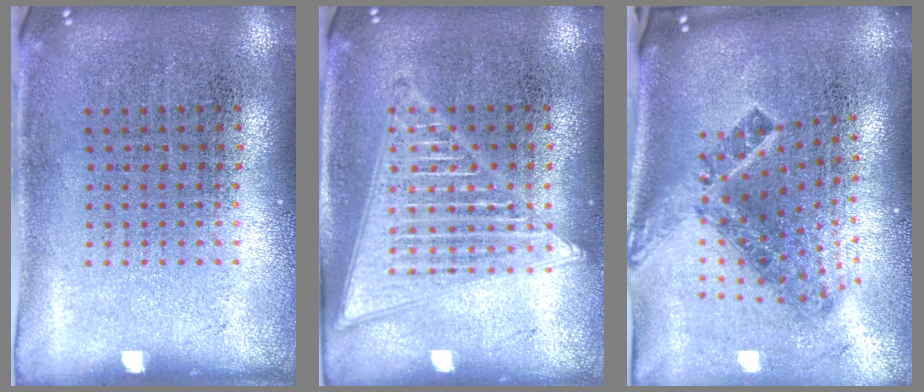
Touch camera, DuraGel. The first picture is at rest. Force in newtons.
{"total": 2.7, "press": 2.7, "slide": 0.2}
{"total": 2.1, "press": 1.3, "slide": 1.6}